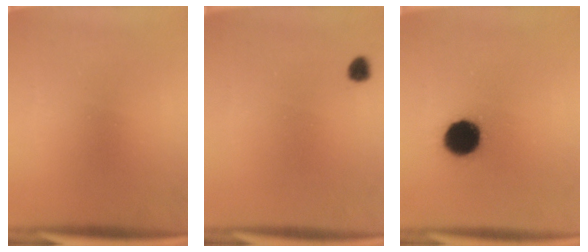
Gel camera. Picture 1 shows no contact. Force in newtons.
{"total": 1.7}
{"total": 11.8}